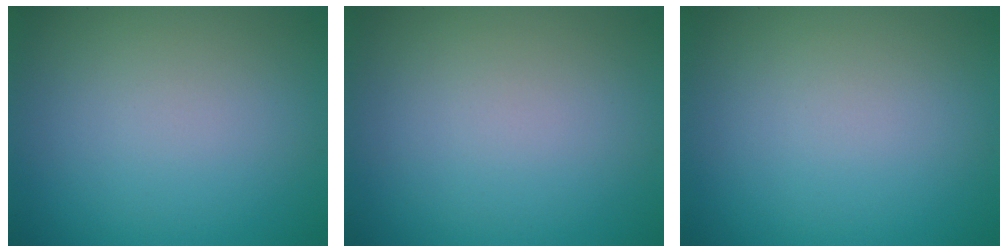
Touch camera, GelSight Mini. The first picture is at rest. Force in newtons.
{"total": 0.0}
{"total": 0.0}